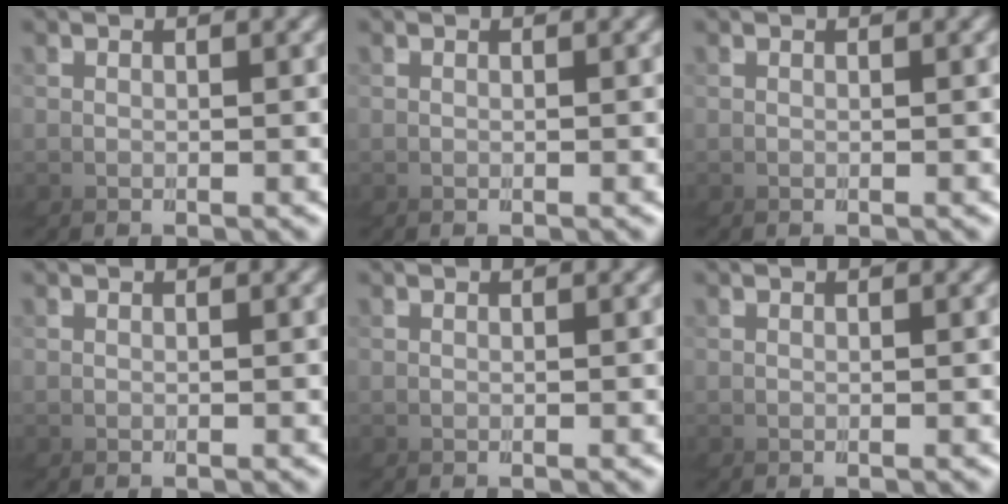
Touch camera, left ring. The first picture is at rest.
{"total": 0.0}
{"total": 0.0}
{"total": 0.0}
{"total": 0.0}
{"total": 0.0}